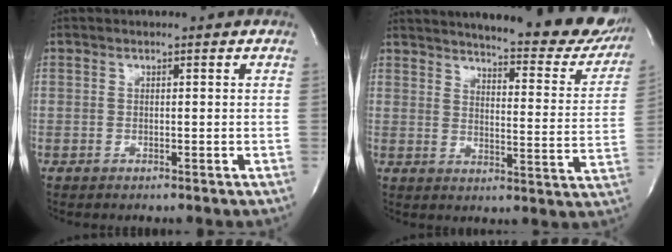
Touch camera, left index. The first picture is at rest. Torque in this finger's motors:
{"motor_torque": [0.28, -0.42, 0.69, 0.06]}